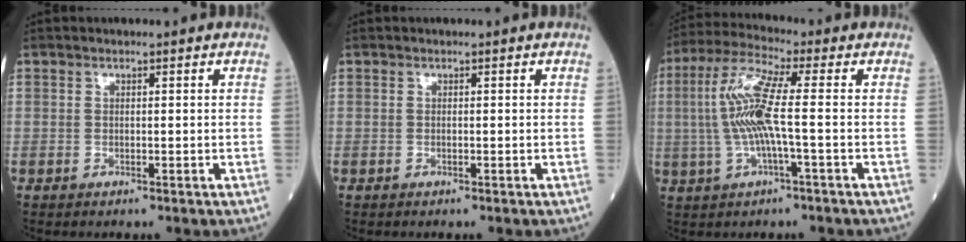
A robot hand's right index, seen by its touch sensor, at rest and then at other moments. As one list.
[{"total": 0.0}, {"total": 9.7, "force": [-0.2, 0.8, 9.6], "torque": [-0.207, 0.016, -0.011]}]